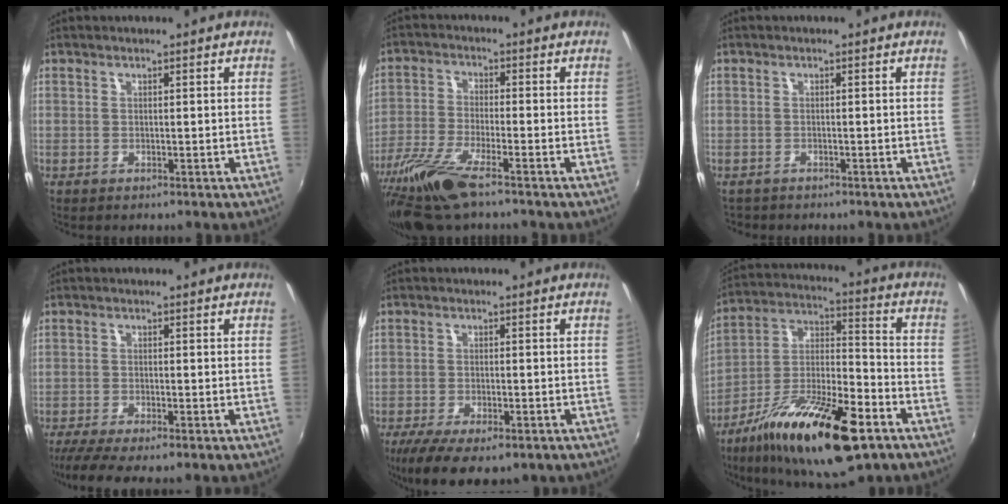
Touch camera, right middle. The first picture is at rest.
{"total": 12.6, "force": [-9.2, 1.9, 8.5], "torque": [-0.189, -0.040, -0.177]}
{"total": 1.7, "force": [-1.5, 0.7, 0.4], "torque": [-0.012, -0.005, -0.022]}
{"total": 7.4, "force": [-5.4, 0.9, 4.9], "torque": [-0.111, -0.032, -0.092]}
{"total": 12.0, "force": [-7.7, 4.5, 8.0], "torque": [-0.174, -0.046, -0.120]}
{"total": 23.8, "force": [-13.5, 7.4, 18.1], "torque": [-0.314, -0.021, -0.229]}